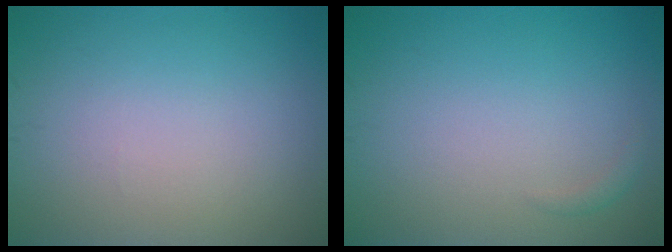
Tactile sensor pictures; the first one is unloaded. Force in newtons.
{"total": 0.6, "press": 0.6, "slide": 0.1}